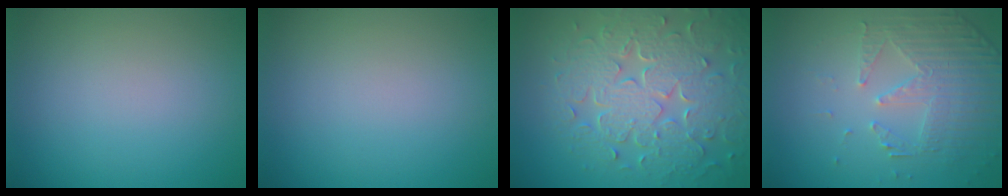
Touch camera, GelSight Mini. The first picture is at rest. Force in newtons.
{"total": 0.0}
{"total": 8.4, "press": 6.1, "slide": 5.8}
{"total": 5.0, "press": 3.5, "slide": 3.6}